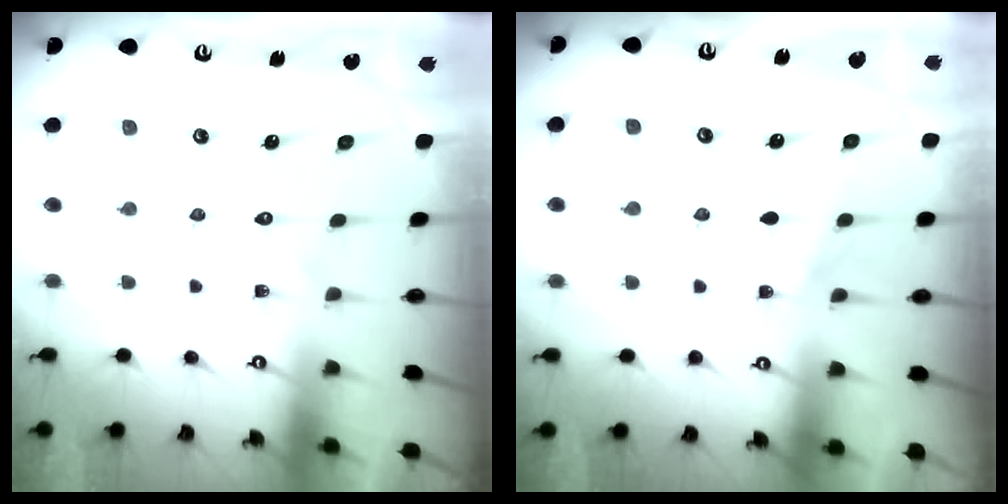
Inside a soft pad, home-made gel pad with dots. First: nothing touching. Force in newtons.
{"total": 0.7, "press": 0.7, "slide": 0.1}